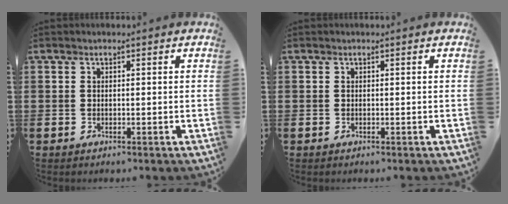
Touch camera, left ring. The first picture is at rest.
{"total": 0.0}